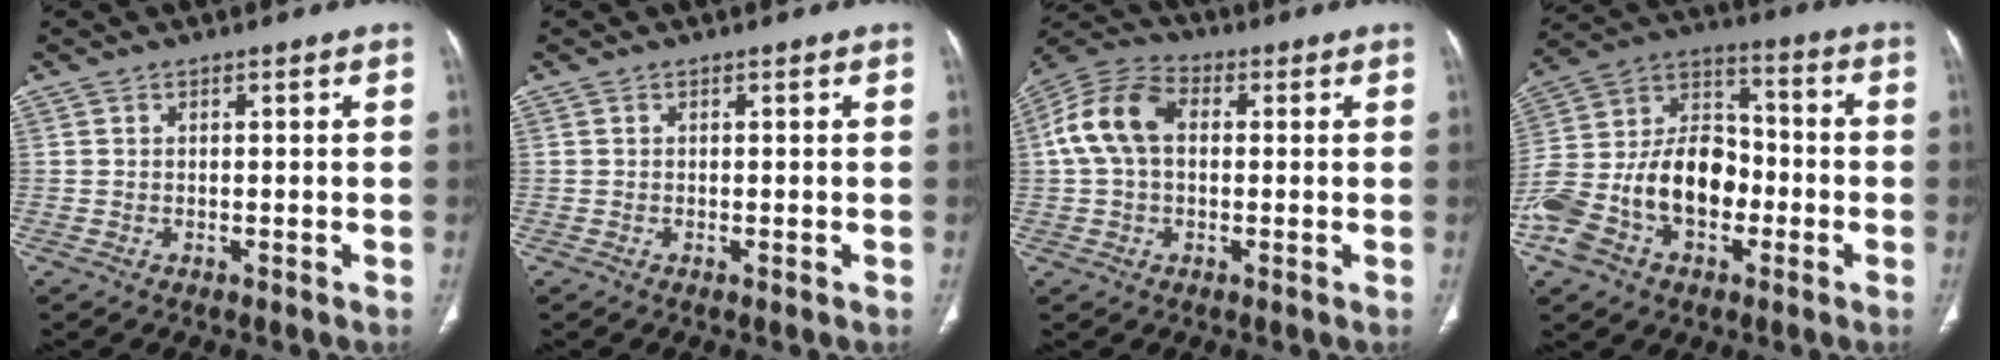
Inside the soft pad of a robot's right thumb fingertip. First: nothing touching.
{"total": 0.0}
{"total": 11.5, "force": [1.2, 7.7, 8.4], "torque": [-0.170, 0.033, 0.014]}
{"total": 21.1, "force": [-5.9, 14.2, 14.5], "torque": [-0.276, 0.054, -0.104]}